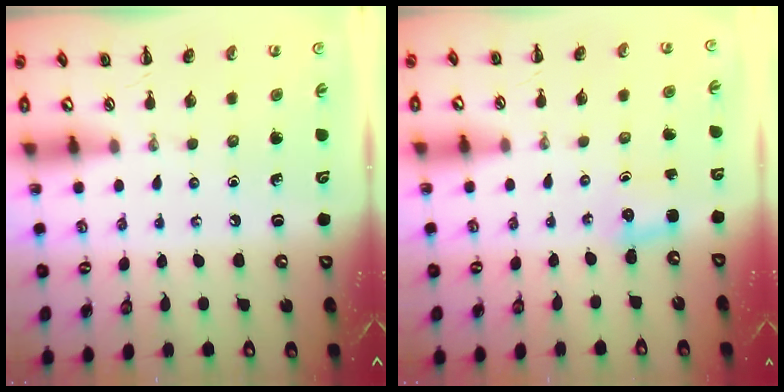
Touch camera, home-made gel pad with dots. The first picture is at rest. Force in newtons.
{"total": 2.1, "press": 2.0, "slide": 0.6}